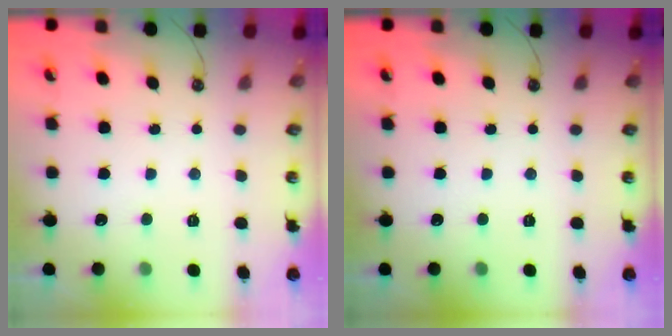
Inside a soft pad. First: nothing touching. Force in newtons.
{"total": 0.0}